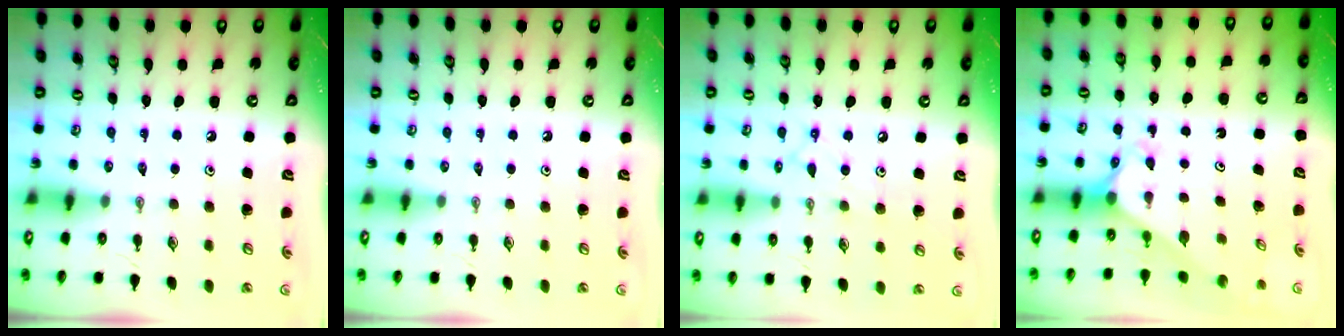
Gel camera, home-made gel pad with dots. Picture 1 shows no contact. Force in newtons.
{"total": 0.0}
{"total": 10.2, "press": 10.2, "slide": 0.8}
{"total": 2.2, "press": 2.2, "slide": 0.2}